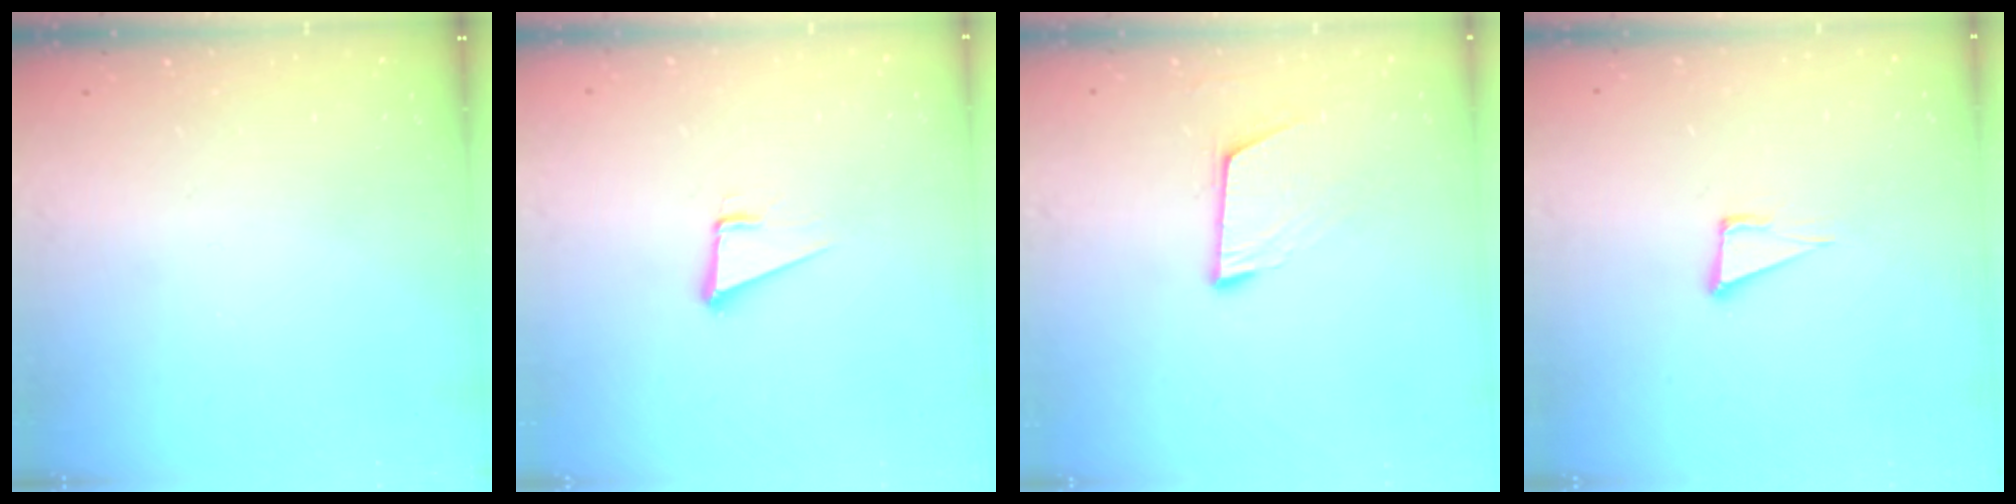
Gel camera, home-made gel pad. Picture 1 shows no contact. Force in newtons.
{"total": 4.8, "press": 3.6, "slide": 3.1}
{"total": 6.7, "press": 6.4, "slide": 2.0}
{"total": 5.2, "press": 4.2, "slide": 3.1}